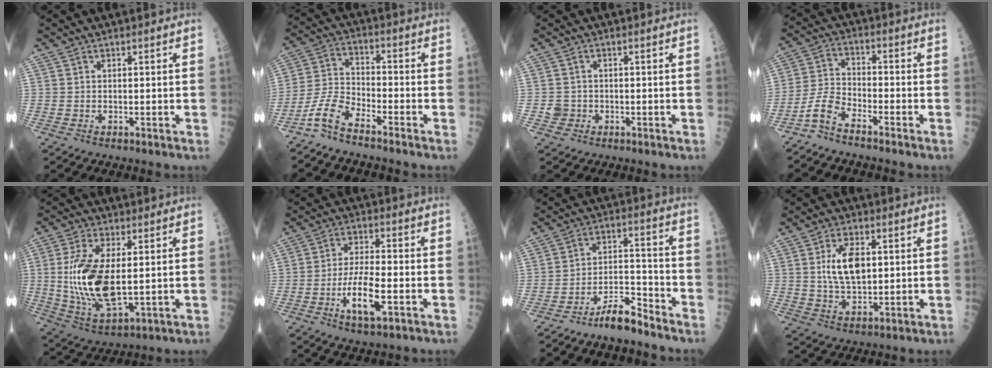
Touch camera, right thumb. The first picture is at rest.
{"total": 7.4, "force": [-5.7, 1.6, 4.5], "torque": [-0.111, 0.040, -0.124]}
{"total": 2.0, "force": [-0.6, 1.9, 0.2], "torque": [0.010, 0.009, -0.011]}
{"total": 5.8, "force": [-4.5, 1.4, 3.4], "torque": [-0.083, 0.033, -0.099]}
{"total": 15.5, "force": [0.8, 6.7, 14.0], "torque": [-0.290, -0.019, 0.028]}
{"total": 9.0, "force": [-3.0, 2.4, 8.1], "torque": [-0.162, 0.011, -0.055]}
{"total": 8.1, "force": [-6.8, 1.6, 4.1], "torque": [-0.075, 0.064, -0.121]}
{"total": 8.7, "force": [1.7, 4.3, 7.3], "torque": [-0.123, -0.007, 0.035]}